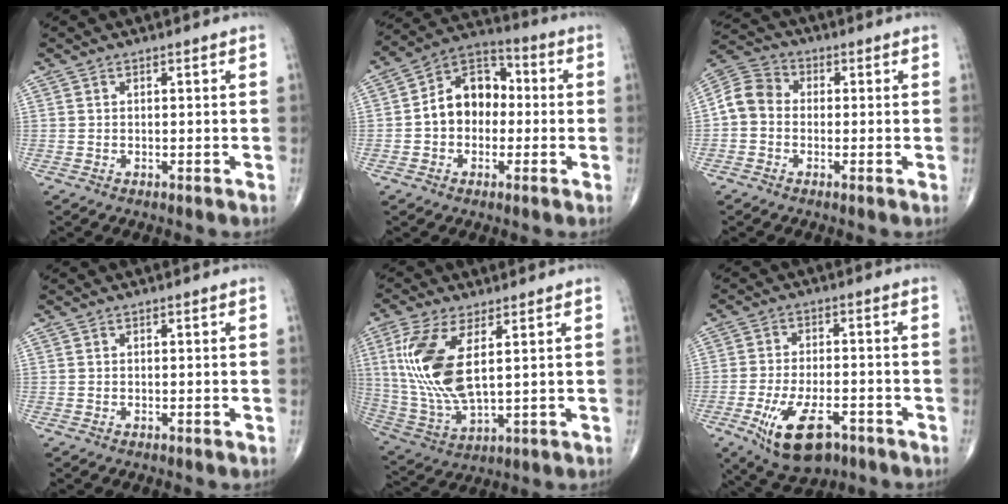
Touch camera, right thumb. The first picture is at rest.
{"total": 11.7, "force": [-0.4, 8.7, 7.8], "torque": [-0.096, 0.038, -0.021]}
{"total": 6.9, "force": [-0.7, 5.8, 3.7], "torque": [-0.057, 0.024, -0.030]}
{"total": 0.0}
{"total": 15.2, "force": [3.7, 6.3, 13.4], "torque": [-0.296, -0.016, 0.083]}
{"total": 12.5, "force": [-6.1, 5.9, 9.1], "torque": [-0.158, 0.014, -0.093]}